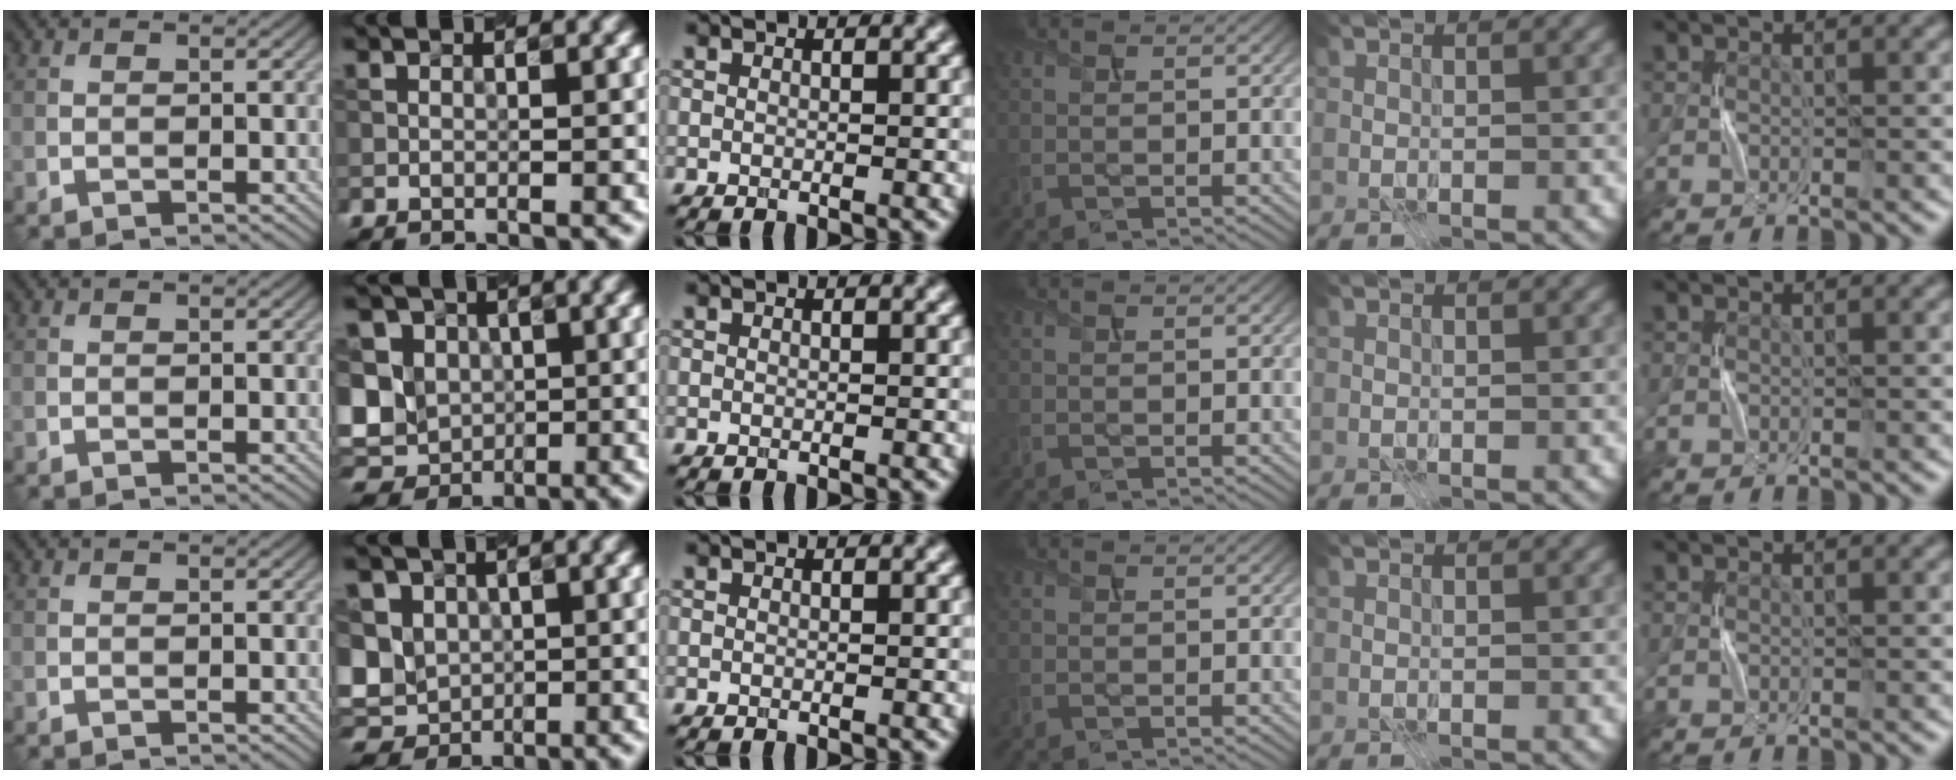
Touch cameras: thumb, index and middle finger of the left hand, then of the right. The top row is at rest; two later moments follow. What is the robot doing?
{"motion": "press", "object": "calculator"}